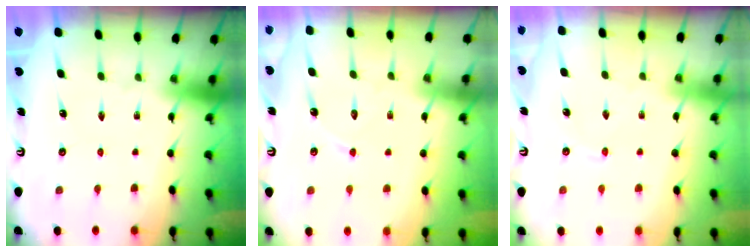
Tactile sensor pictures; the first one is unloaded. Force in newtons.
{"total": 5.8, "press": 5.8, "slide": 0.7}
{"total": 1.5, "press": 1.4, "slide": 0.4}